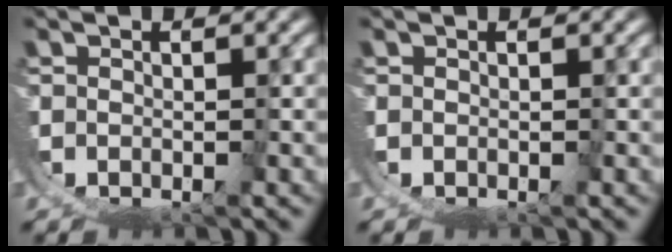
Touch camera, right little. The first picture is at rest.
{"total": 0.0}